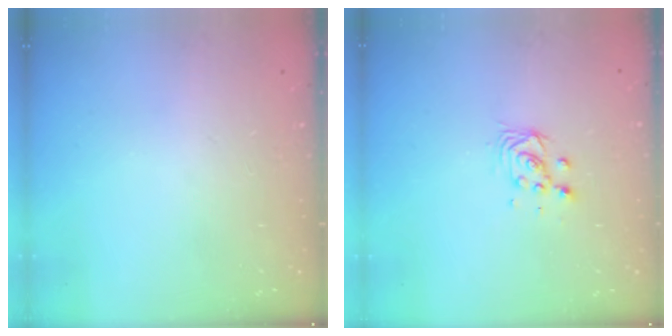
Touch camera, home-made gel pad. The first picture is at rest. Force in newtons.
{"total": 3.6, "press": 3.6, "slide": 0.1}